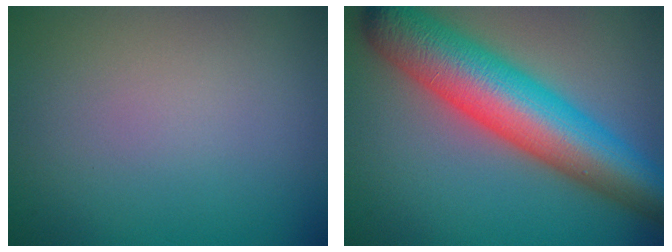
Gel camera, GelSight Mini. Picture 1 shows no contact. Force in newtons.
{"total": 11.2, "press": 11.2, "slide": 0.3}